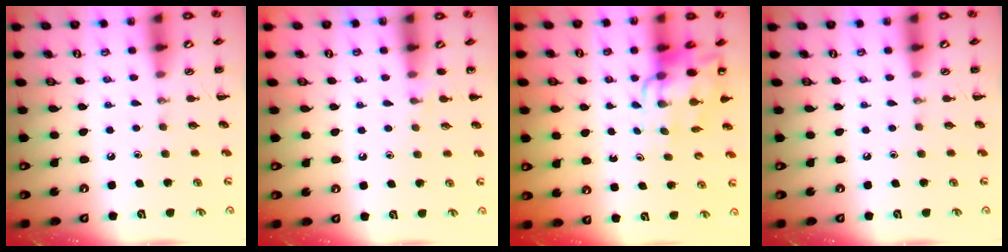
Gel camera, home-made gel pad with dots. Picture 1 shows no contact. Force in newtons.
{"total": 3.9, "press": 3.7, "slide": 1.3}
{"total": 10.0, "press": 9.5, "slide": 3.2}
{"total": 0.0}